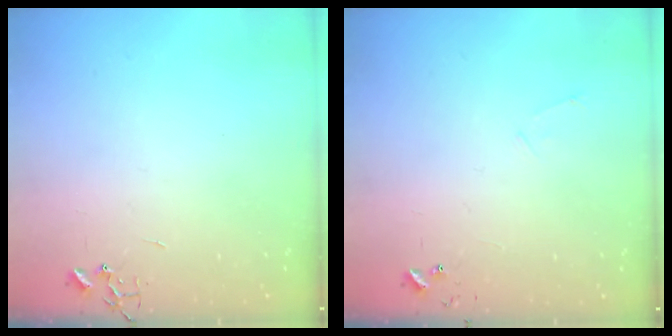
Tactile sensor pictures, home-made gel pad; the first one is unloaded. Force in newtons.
{"total": 4.8, "press": 4.8, "slide": 0.5}